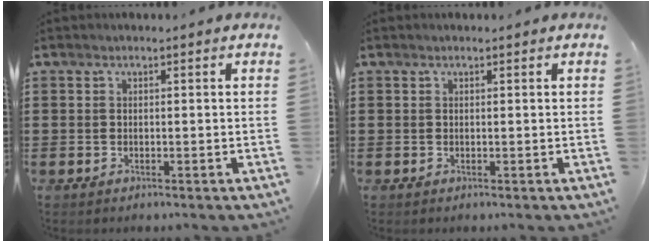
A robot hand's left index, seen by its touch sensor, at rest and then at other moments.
{"total": 0.0}